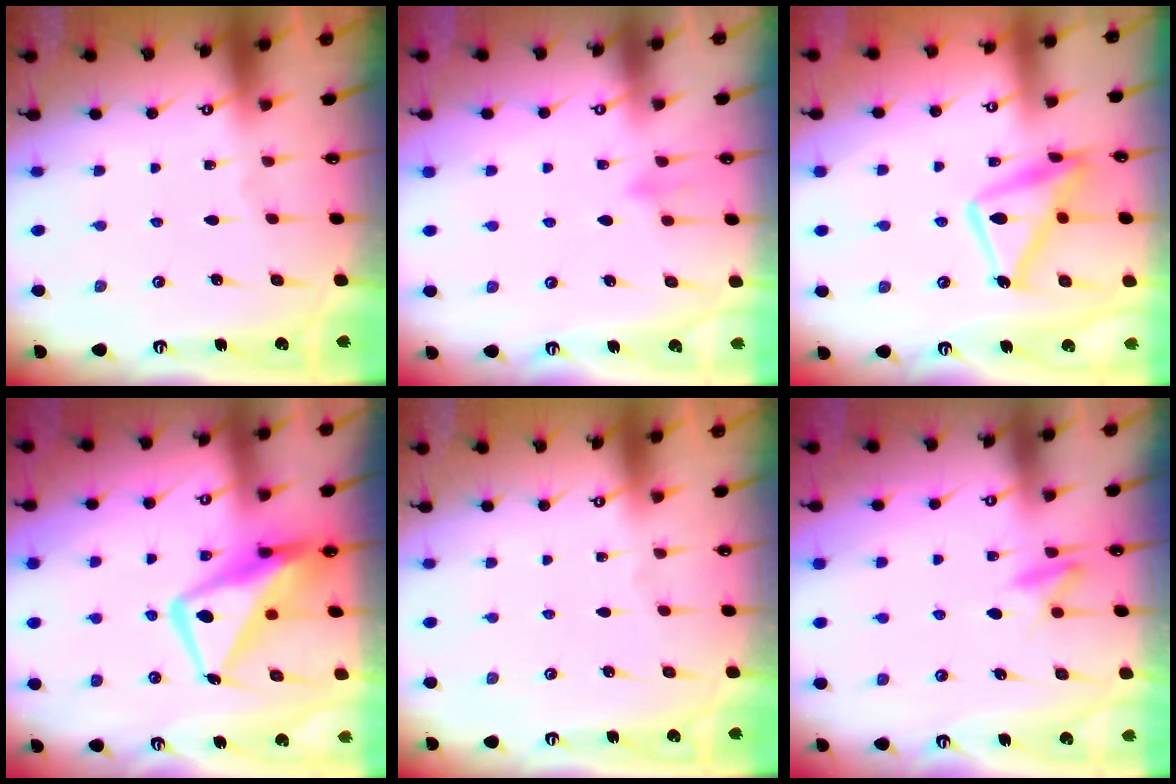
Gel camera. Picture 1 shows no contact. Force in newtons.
{"total": 7.9, "press": 7.8, "slide": 1.4}
{"total": 14.8, "press": 14.8, "slide": 1.0}
{"total": 14.7, "press": 14.5, "slide": 2.3}
{"total": 0.0}
{"total": 8.0, "press": 7.9, "slide": 1.0}